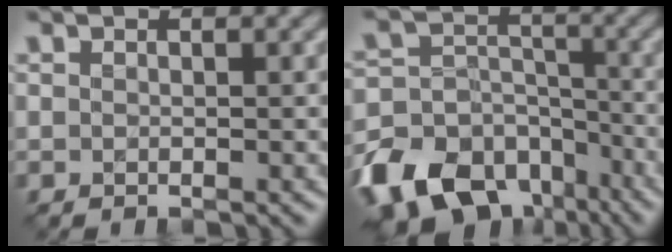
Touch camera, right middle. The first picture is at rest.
{"total": 15.2, "force": [-9.6, 10.2, 5.9], "torque": [-0.145, -0.035, -0.156]}